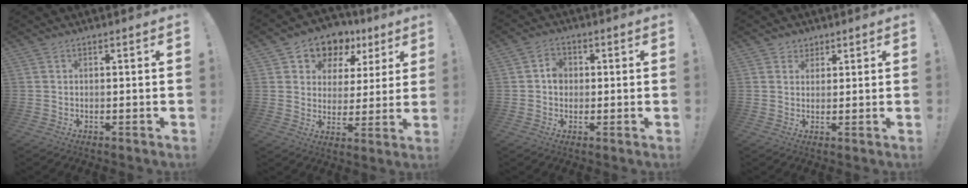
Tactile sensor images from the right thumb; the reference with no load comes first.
{"total": 10.4, "force": [6.8, 7.1, 3.4], "torque": [-0.054, -0.050, 0.127]}
{"total": 4.6, "force": [0.0, 4.0, 2.4], "torque": [-0.029, 0.005, -0.003]}
{"total": 3.3, "force": [1.9, 2.7, 0.3], "torque": [0.007, -0.010, 0.033]}